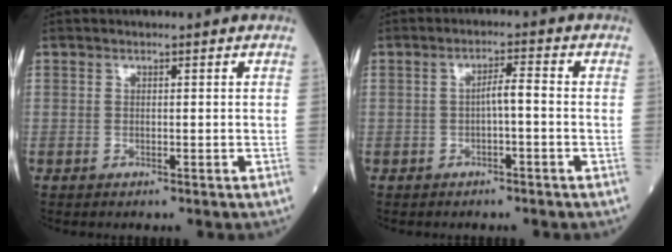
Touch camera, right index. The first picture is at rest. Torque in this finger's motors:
{"motor_torque": [0.48, -0.14, 0.14, 0.07]}